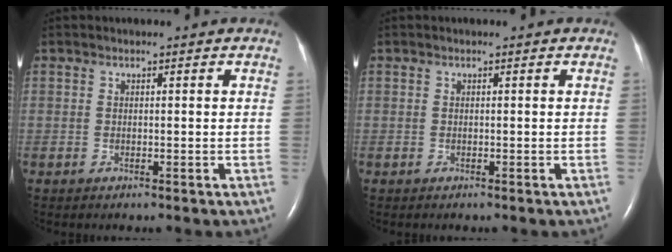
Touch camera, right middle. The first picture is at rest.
{"total": 0.0}